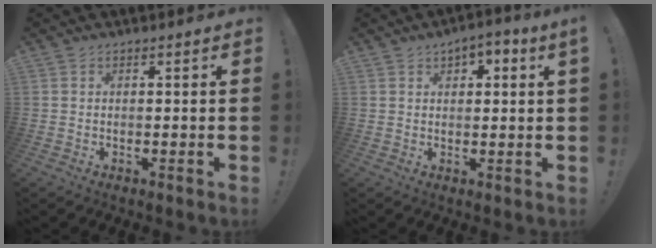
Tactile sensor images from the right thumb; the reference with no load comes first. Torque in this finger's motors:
{"motor_torque": [0.01, 0.01, 0.08, 0.11, 0.04]}